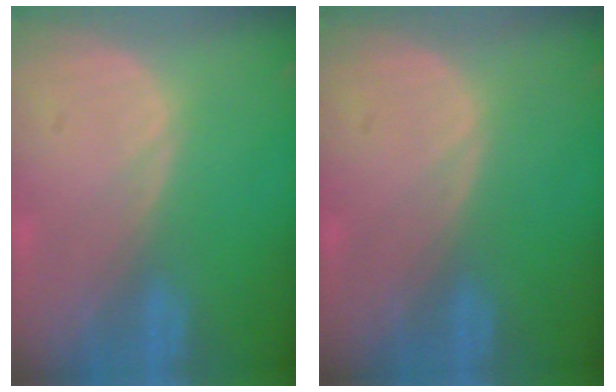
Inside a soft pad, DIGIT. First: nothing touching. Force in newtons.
{"total": 0.0}